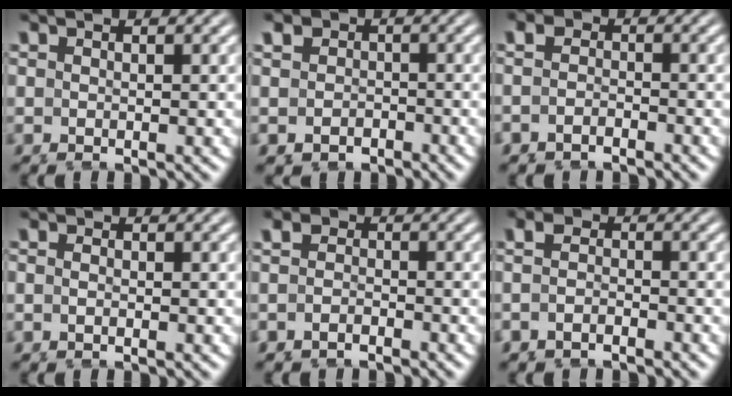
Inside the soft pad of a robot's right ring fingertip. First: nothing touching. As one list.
[{"total": 5.0, "force": [-1.7, 4.5, 1.5], "torque": [-0.038, -0.022, -0.032]}, {"total": 2.8, "force": [-2.3, 1.5, 0.5], "torque": [-0.021, -0.021, -0.040]}, {"total": 1.2, "force": [-1.1, 0.6, 0.2], "torque": [-0.017, -0.012, -0.020]}, {"total": 2.8, "force": [-2.3, 1.6, 0.3], "torque": [-0.017, -0.020, -0.039]}, {"total": 2.9, "force": [-2.4, 1.5, 0.8], "torque": [-0.025, -0.019, -0.041]}]